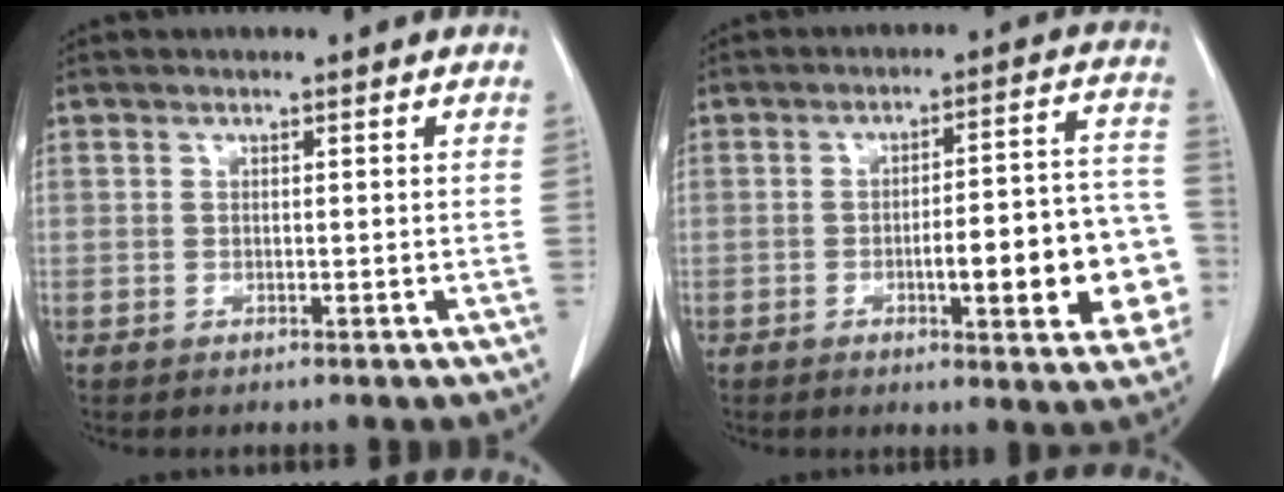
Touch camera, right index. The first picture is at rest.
{"total": 14.9, "force": [-3.9, 3.3, 14.0], "torque": [-0.142, 0.031, -0.040]}